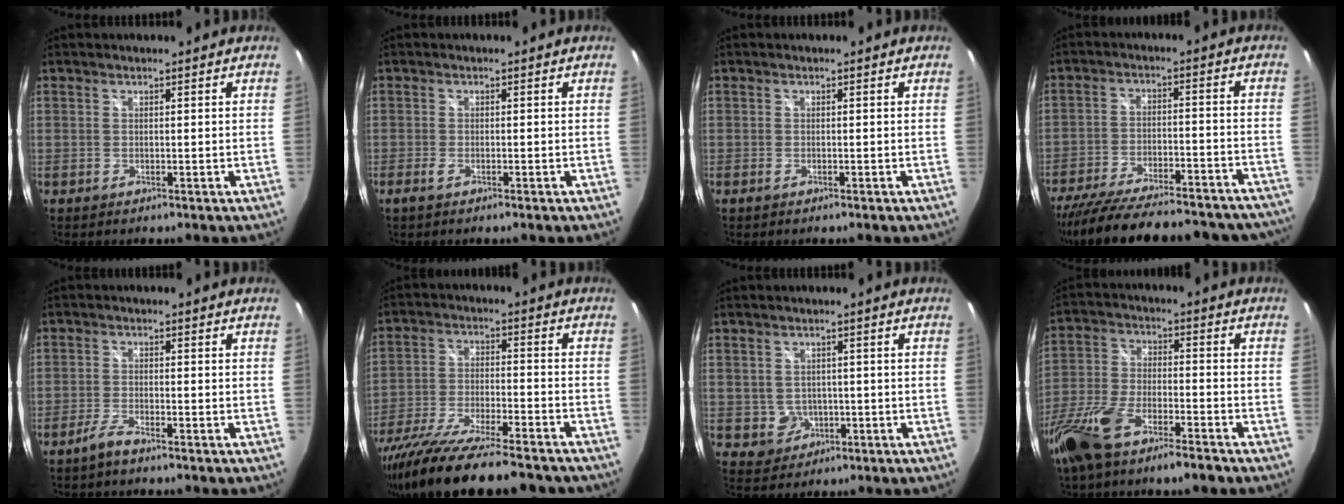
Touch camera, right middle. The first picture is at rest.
{"total": 1.3, "force": [-1.0, 0.2, 0.8], "torque": [-0.016, -0.003, -0.019]}
{"total": 0.8, "force": [-0.6, 0.2, 0.4], "torque": [-0.009, -0.002, -0.013]}
{"total": 30.3, "force": [-26.4, 7.8, 12.7], "torque": [-0.241, -0.028, -0.351]}
{"total": 3.0, "force": [-2.5, 0.3, 1.7], "torque": [-0.050, -0.002, -0.051]}
{"total": 25.1, "force": [-20.7, 4.5, 13.4], "torque": [-0.257, -0.075, -0.329]}
{"total": 3.9, "force": [-0.7, 3.7, 0.9], "torque": [-0.025, 0.005, 0.000]}
{"total": 15.7, "force": [-11.1, 4.4, 10.1], "torque": [-0.227, -0.039, -0.207]}